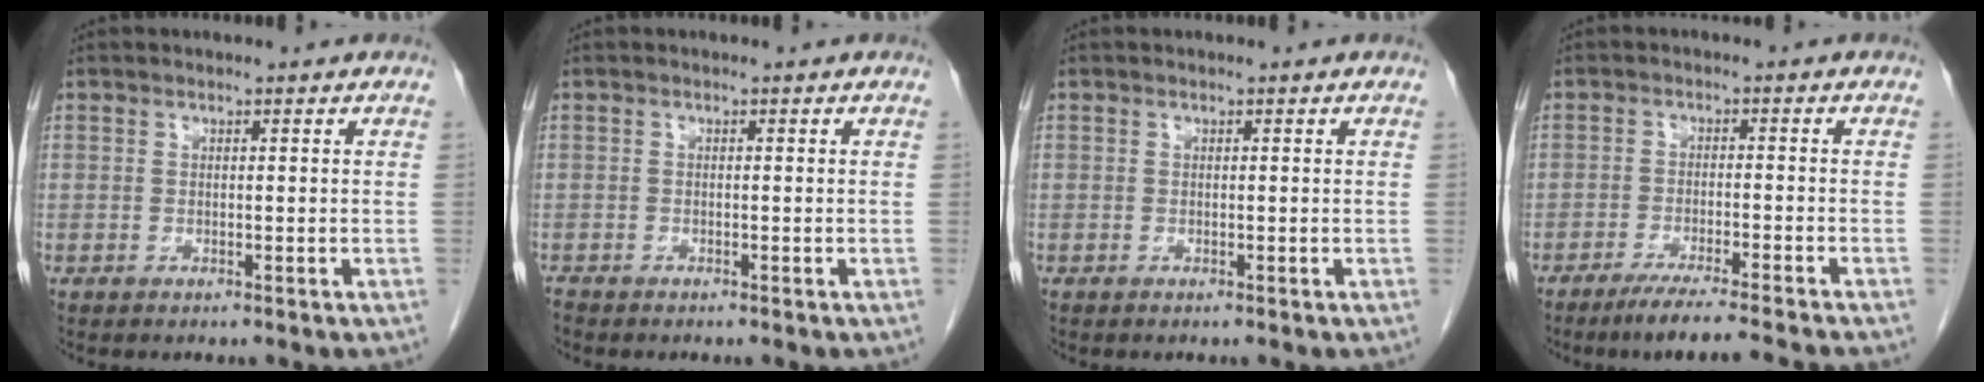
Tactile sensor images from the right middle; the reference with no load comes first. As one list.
[{"total": 0.6, "force": [-0.6, 0.1, 0.0], "torque": [-0.005, -0.002, -0.011]}, {"total": 0.0}, {"total": 9.0, "force": [-7.8, -1.2, 4.3], "torque": [-0.048, -0.023, -0.123]}]